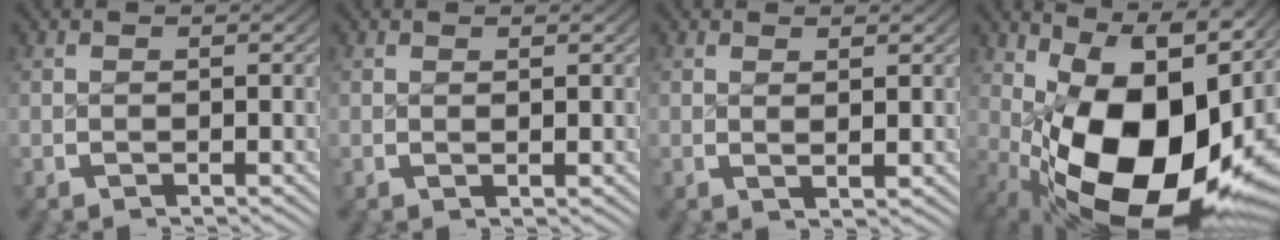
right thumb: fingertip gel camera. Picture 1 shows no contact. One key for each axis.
{"total": 0.5, "fx": 0.4, "fy": 0.1, "fz": 0.3, "tx": -0.003, "ty": -0.002, "tz": 0.009}
{"total": 1.1, "fx": 0.8, "fy": 0.1, "fz": 0.8, "tx": -0.011, "ty": -0.004, "tz": 0.017}
{"total": 20.2, "fx": -1.6, "fy": 11.5, "fz": 16.6, "tx": -0.279, "ty": -0.076, "tz": 0.020}